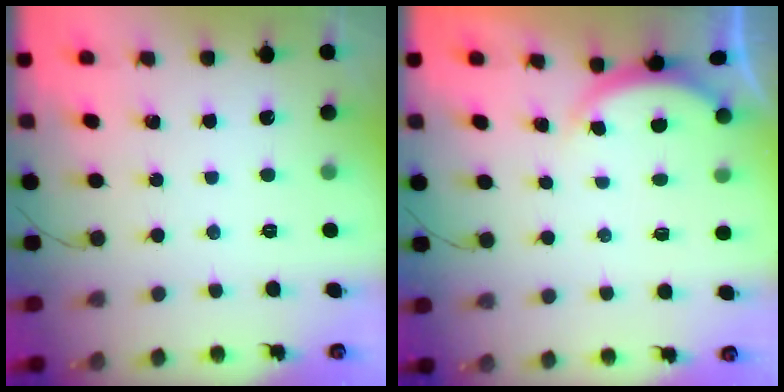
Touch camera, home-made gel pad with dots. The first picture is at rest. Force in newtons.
{"total": 2.1, "press": 2.0, "slide": 0.3}